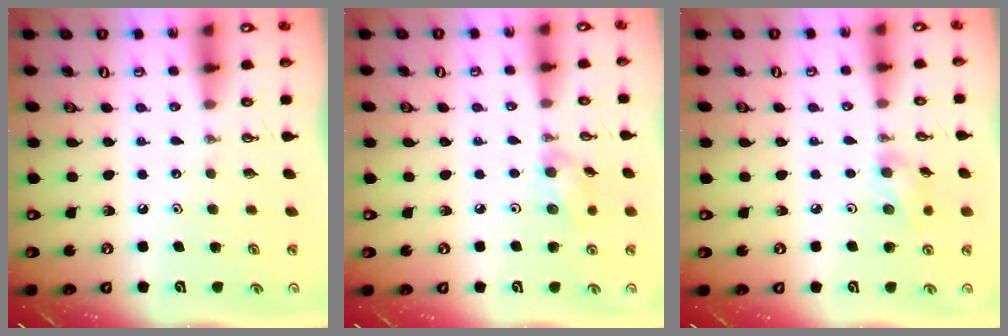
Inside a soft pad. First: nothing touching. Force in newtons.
{"total": 6.7, "press": 6.3, "slide": 2.2}
{"total": 6.0, "press": 5.6, "slide": 2.4}